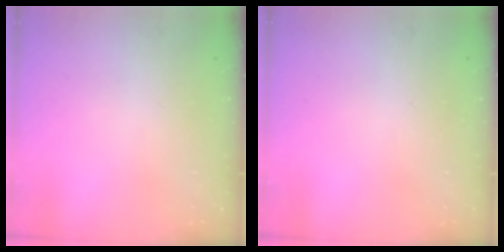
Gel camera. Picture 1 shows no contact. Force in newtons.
{"total": 0.0}